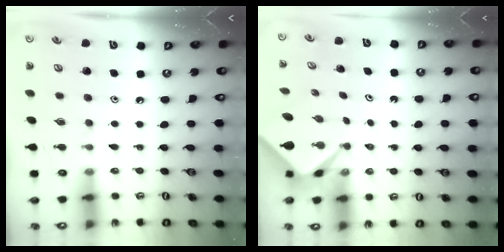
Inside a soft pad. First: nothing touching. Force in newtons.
{"total": 3.8, "press": 3.8, "slide": 0.1}